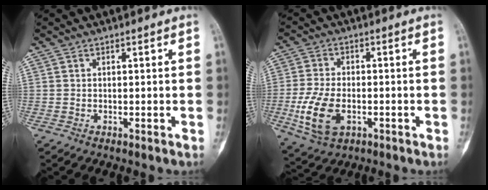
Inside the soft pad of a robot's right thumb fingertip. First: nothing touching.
{"total": 9.4, "force": [-2.5, 5.6, 7.1], "torque": [-0.150, 0.000, -0.045]}